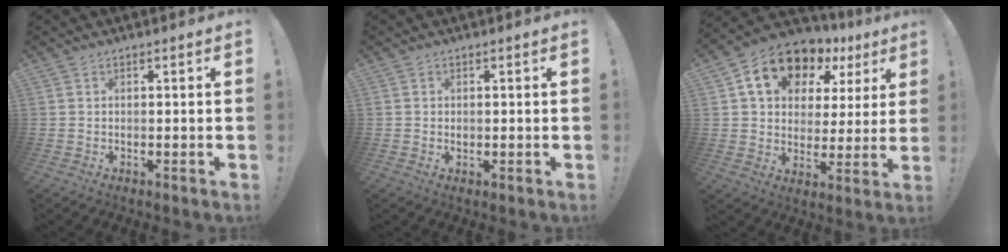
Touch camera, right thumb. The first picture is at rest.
{"total": 0.7, "force": [0.0, 0.7, 0.1], "torque": [-0.002, 0.002, 0.000]}
{"total": 15.8, "force": [8.9, 10.2, 8.3], "torque": [-0.136, -0.044, 0.163]}